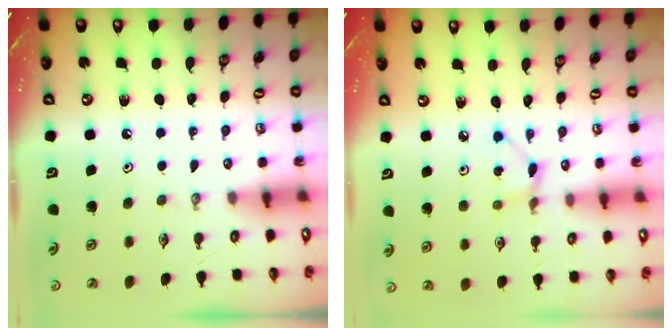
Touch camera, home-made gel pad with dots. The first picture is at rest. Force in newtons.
{"total": 3.8, "press": 3.8, "slide": 0.4}